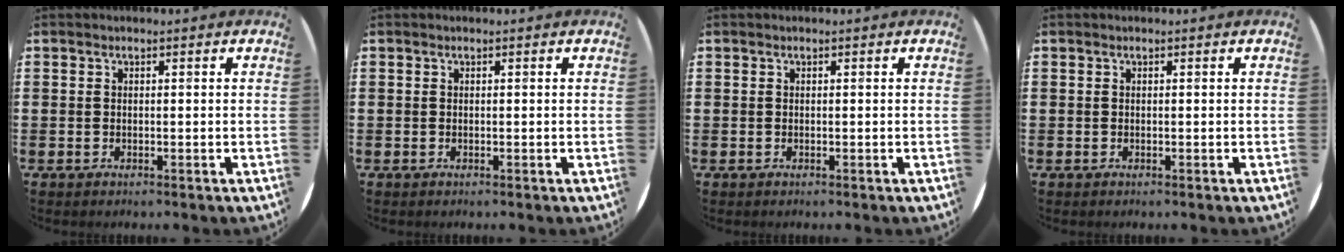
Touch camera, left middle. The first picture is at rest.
{"total": 0.0}
{"total": 0.0}
{"total": 0.0}